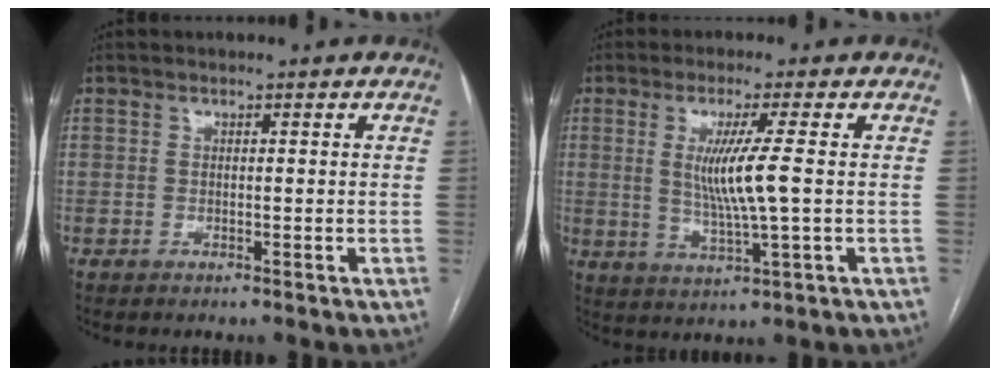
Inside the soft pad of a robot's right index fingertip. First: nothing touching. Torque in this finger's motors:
{"motor_torque": [0.20, 0.15, 0.08, 0.09]}